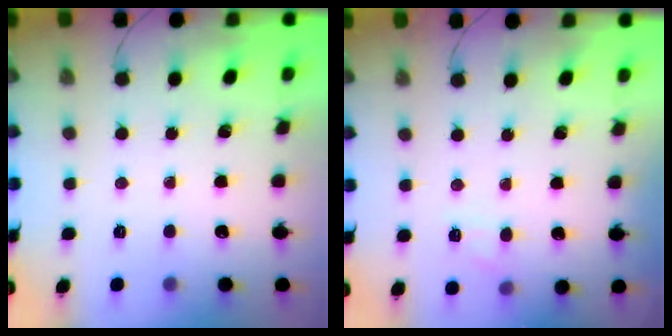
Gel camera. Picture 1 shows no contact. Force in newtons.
{"total": 6.3, "press": 6.1, "slide": 1.5}